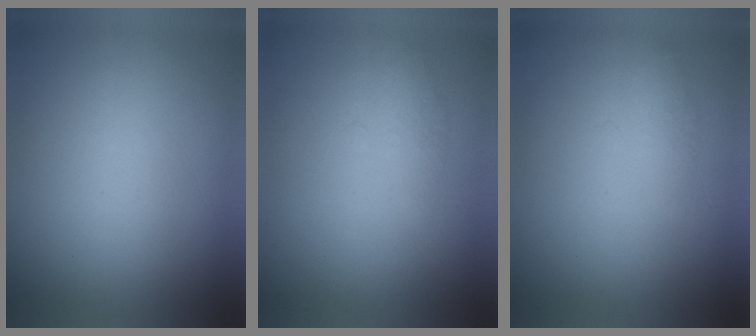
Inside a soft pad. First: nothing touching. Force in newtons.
{"total": 1.4}
{"total": 1.2}